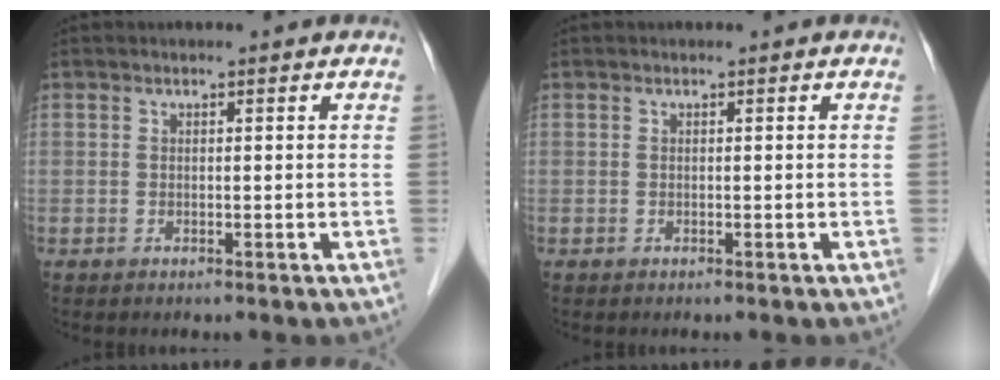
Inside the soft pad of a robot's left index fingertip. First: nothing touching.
{"total": 0.0}